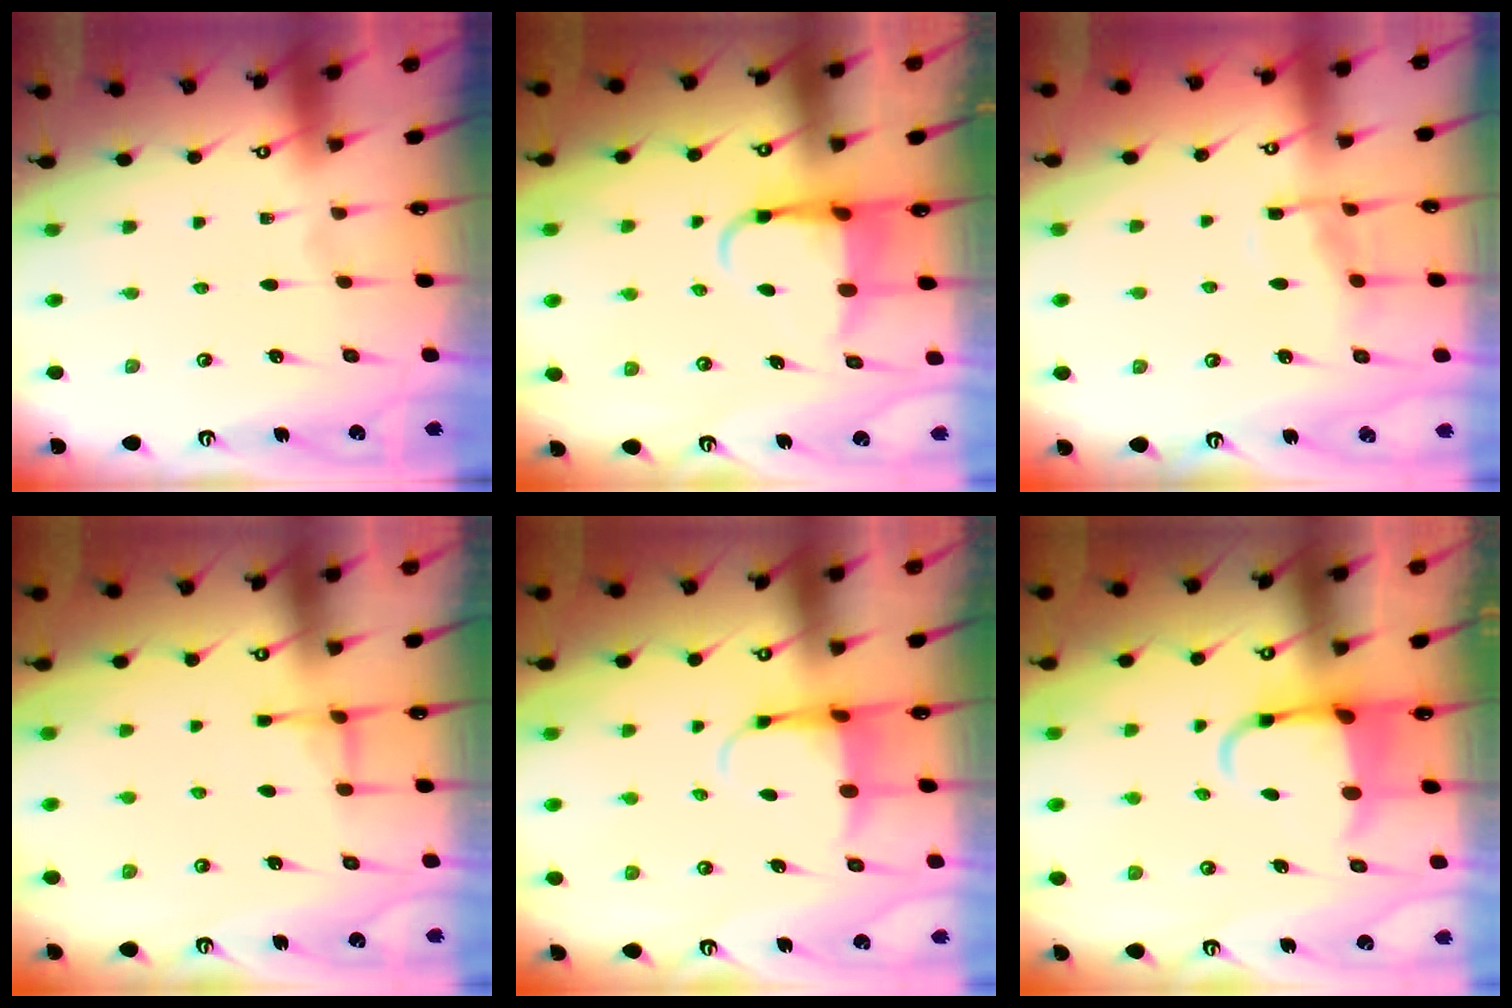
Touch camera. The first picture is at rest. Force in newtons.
{"total": 4.8, "press": 4.7, "slide": 1.1}
{"total": 7.6, "press": 7.6, "slide": 0.3}
{"total": 3.9, "press": 3.8, "slide": 0.7}
{"total": 4.7, "press": 4.5, "slide": 1.2}
{"total": 5.7, "press": 5.5, "slide": 1.5}